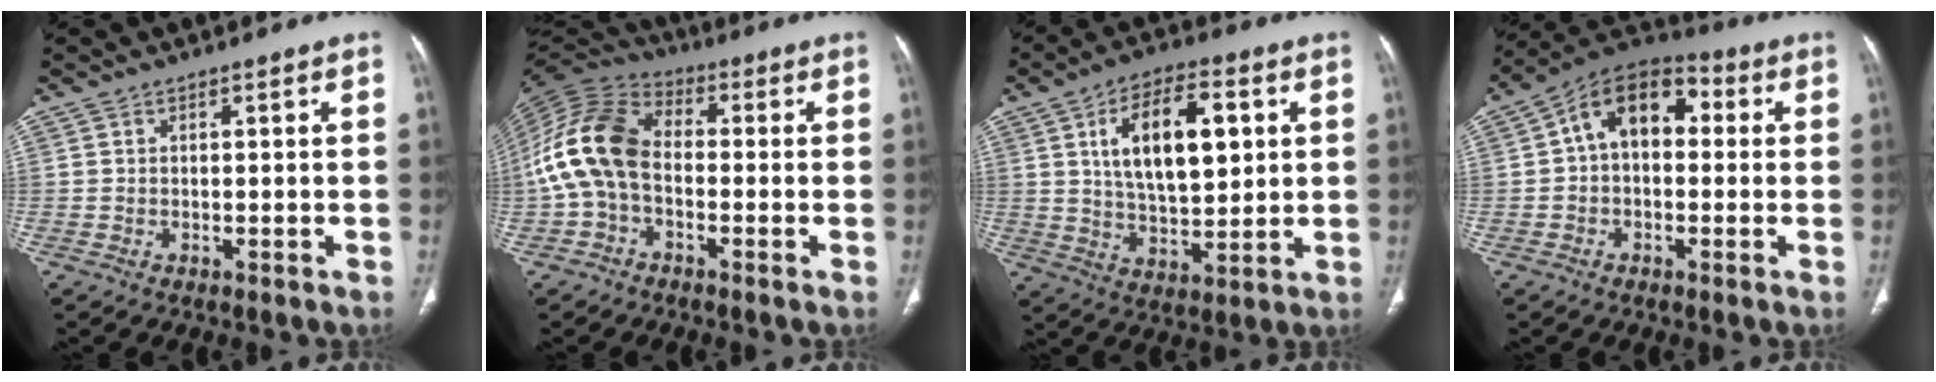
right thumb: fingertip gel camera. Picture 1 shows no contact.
{"total": 13.9, "force": [-1.5, 9.2, 10.3], "torque": [-0.212, 0.034, -0.039]}
{"total": 15.7, "force": [4.1, 7.7, 13.1], "torque": [-0.195, -0.008, 0.072]}
{"total": 12.1, "force": [1.5, 7.8, 9.1], "torque": [-0.121, 0.037, 0.009]}